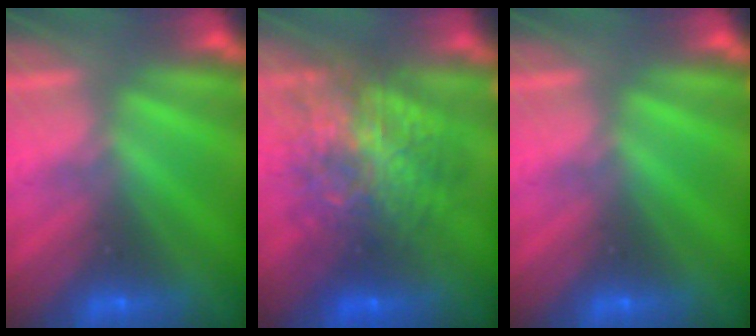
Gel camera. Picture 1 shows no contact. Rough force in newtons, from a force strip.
{"total": 7.6}
{"total": 0.0}